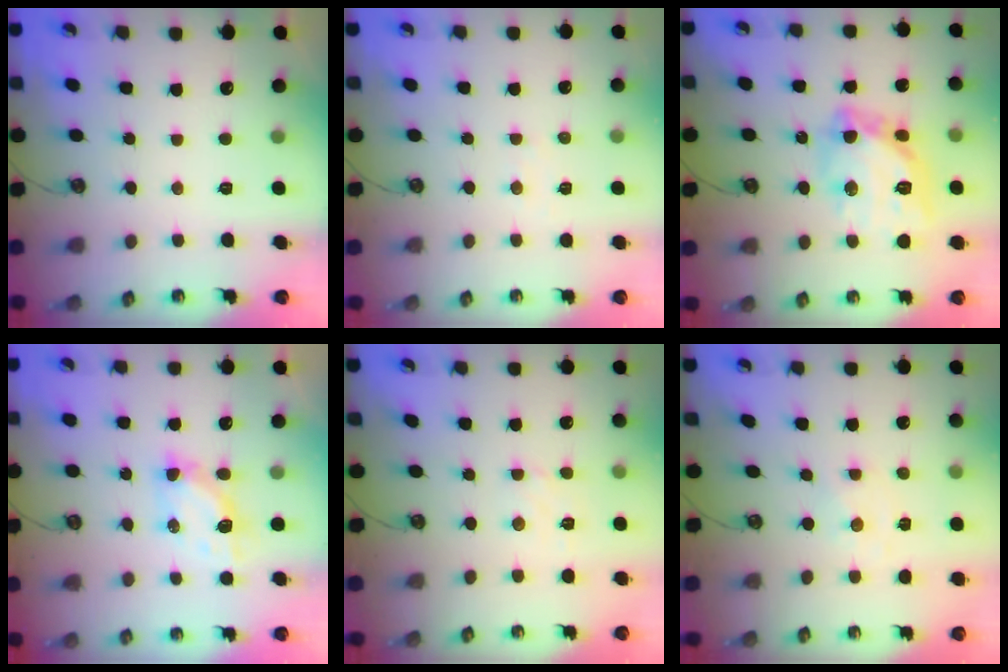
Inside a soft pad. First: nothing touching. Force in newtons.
{"total": 3.6, "press": 3.6, "slide": 0.5}
{"total": 17.7, "press": 17.6, "slide": 1.7}
{"total": 5.6, "press": 5.6, "slide": 0.1}
{"total": 1.4, "press": 1.2, "slide": 0.7}
{"total": 0.0}